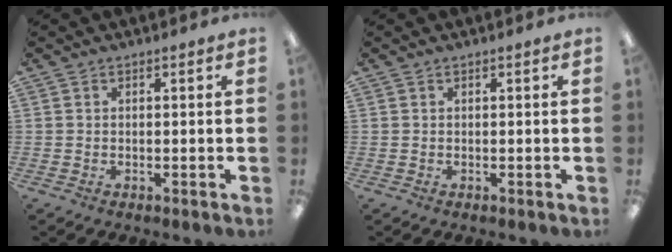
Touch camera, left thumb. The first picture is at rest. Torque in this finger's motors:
{"motor_torque": [-0.03, 0.03, 0.00, 0.00, 0.00]}